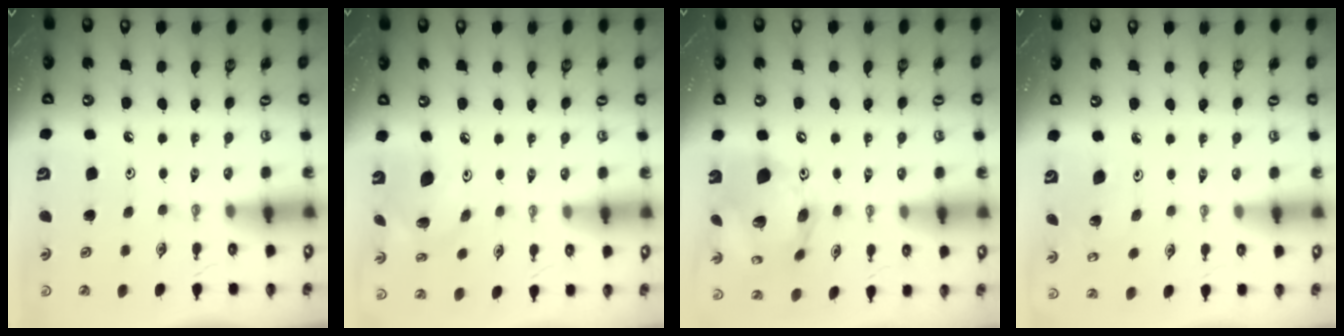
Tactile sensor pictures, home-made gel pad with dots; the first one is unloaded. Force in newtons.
{"total": 10.4, "press": 10.2, "slide": 1.8}
{"total": 17.9, "press": 17.7, "slide": 2.1}
{"total": 2.7, "press": 2.7, "slide": 0.2}